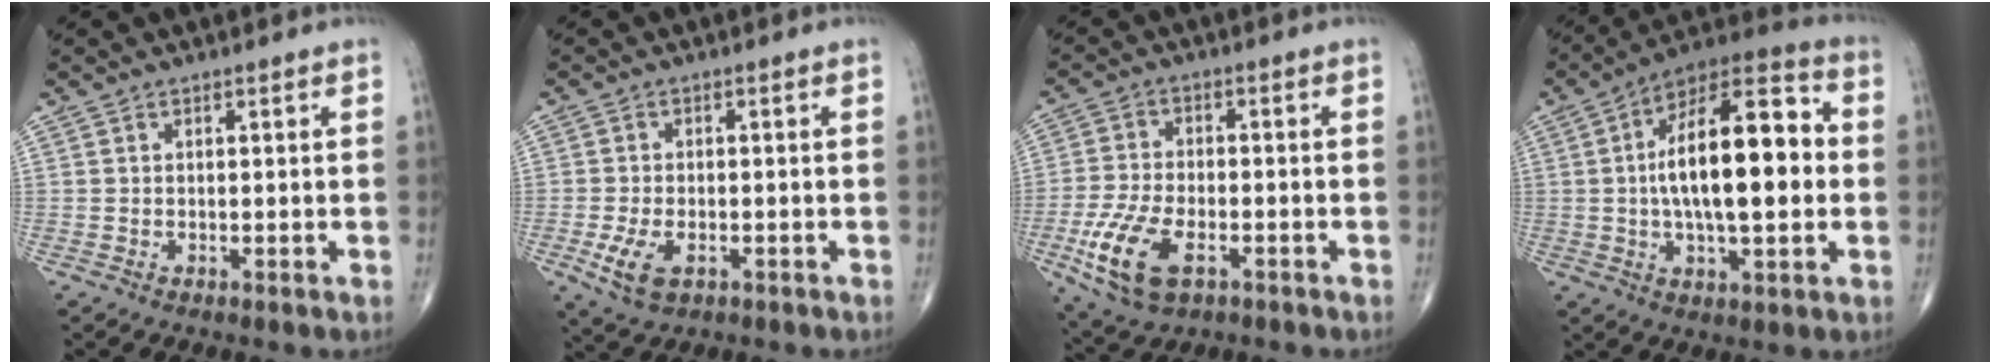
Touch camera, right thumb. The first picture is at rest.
{"total": 5.9, "force": [-2.2, 3.2, 4.4], "torque": [-0.091, -0.001, -0.033]}
{"total": 11.9, "force": [-4.7, 6.1, 9.1], "torque": [-0.188, 0.004, -0.083]}
{"total": 21.0, "force": [0.6, 8.4, 19.2], "torque": [-0.299, 0.027, 0.001]}